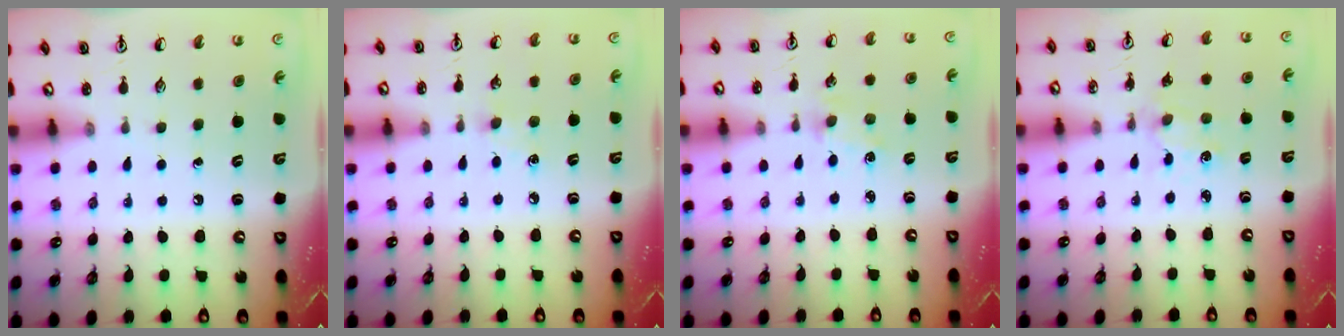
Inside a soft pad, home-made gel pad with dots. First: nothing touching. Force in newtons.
{"total": 4.3, "press": 4.3, "slide": 0.6}
{"total": 2.2, "press": 2.1, "slide": 0.3}
{"total": 2.0, "press": 1.9, "slide": 0.4}